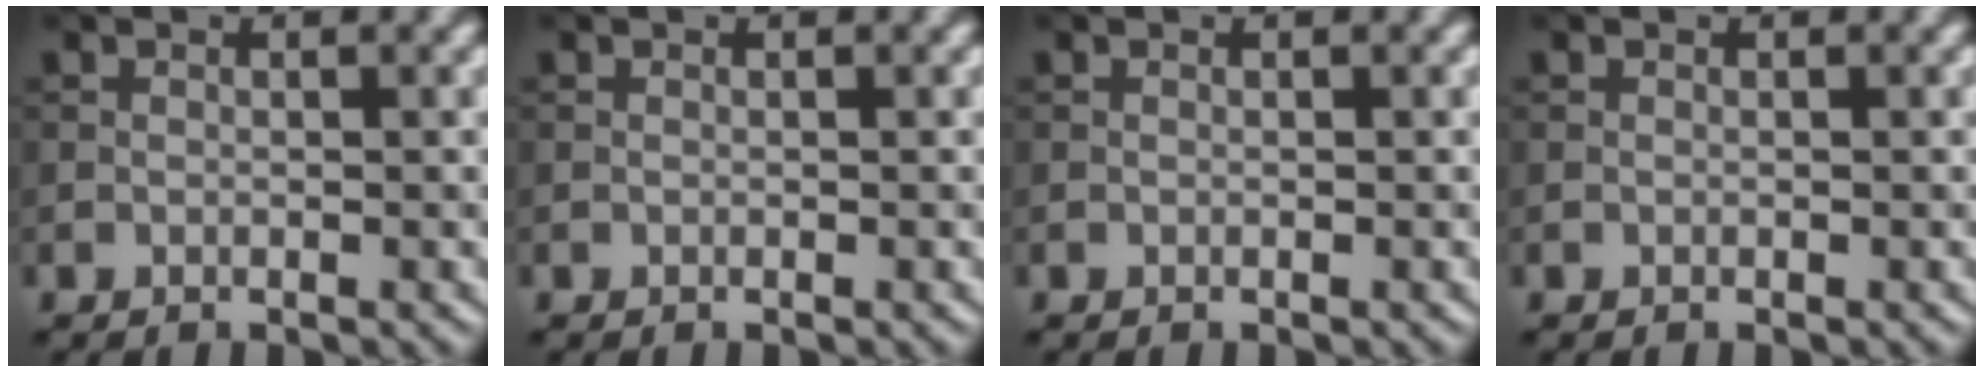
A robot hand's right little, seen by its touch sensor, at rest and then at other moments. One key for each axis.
{"total": 0.0}
{"total": 0.0}
{"total": 0.0}